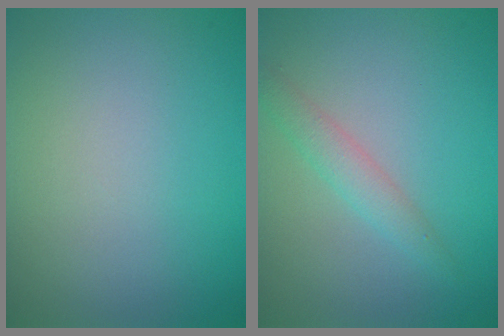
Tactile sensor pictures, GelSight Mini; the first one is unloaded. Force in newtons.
{"total": 1.9, "press": 1.9, "slide": 0.1}